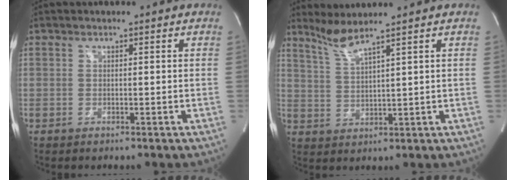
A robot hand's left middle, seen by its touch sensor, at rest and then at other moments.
{"total": 4.2, "force": [3.5, -1.3, 1.9], "torque": [-0.048, -0.007, 0.080]}